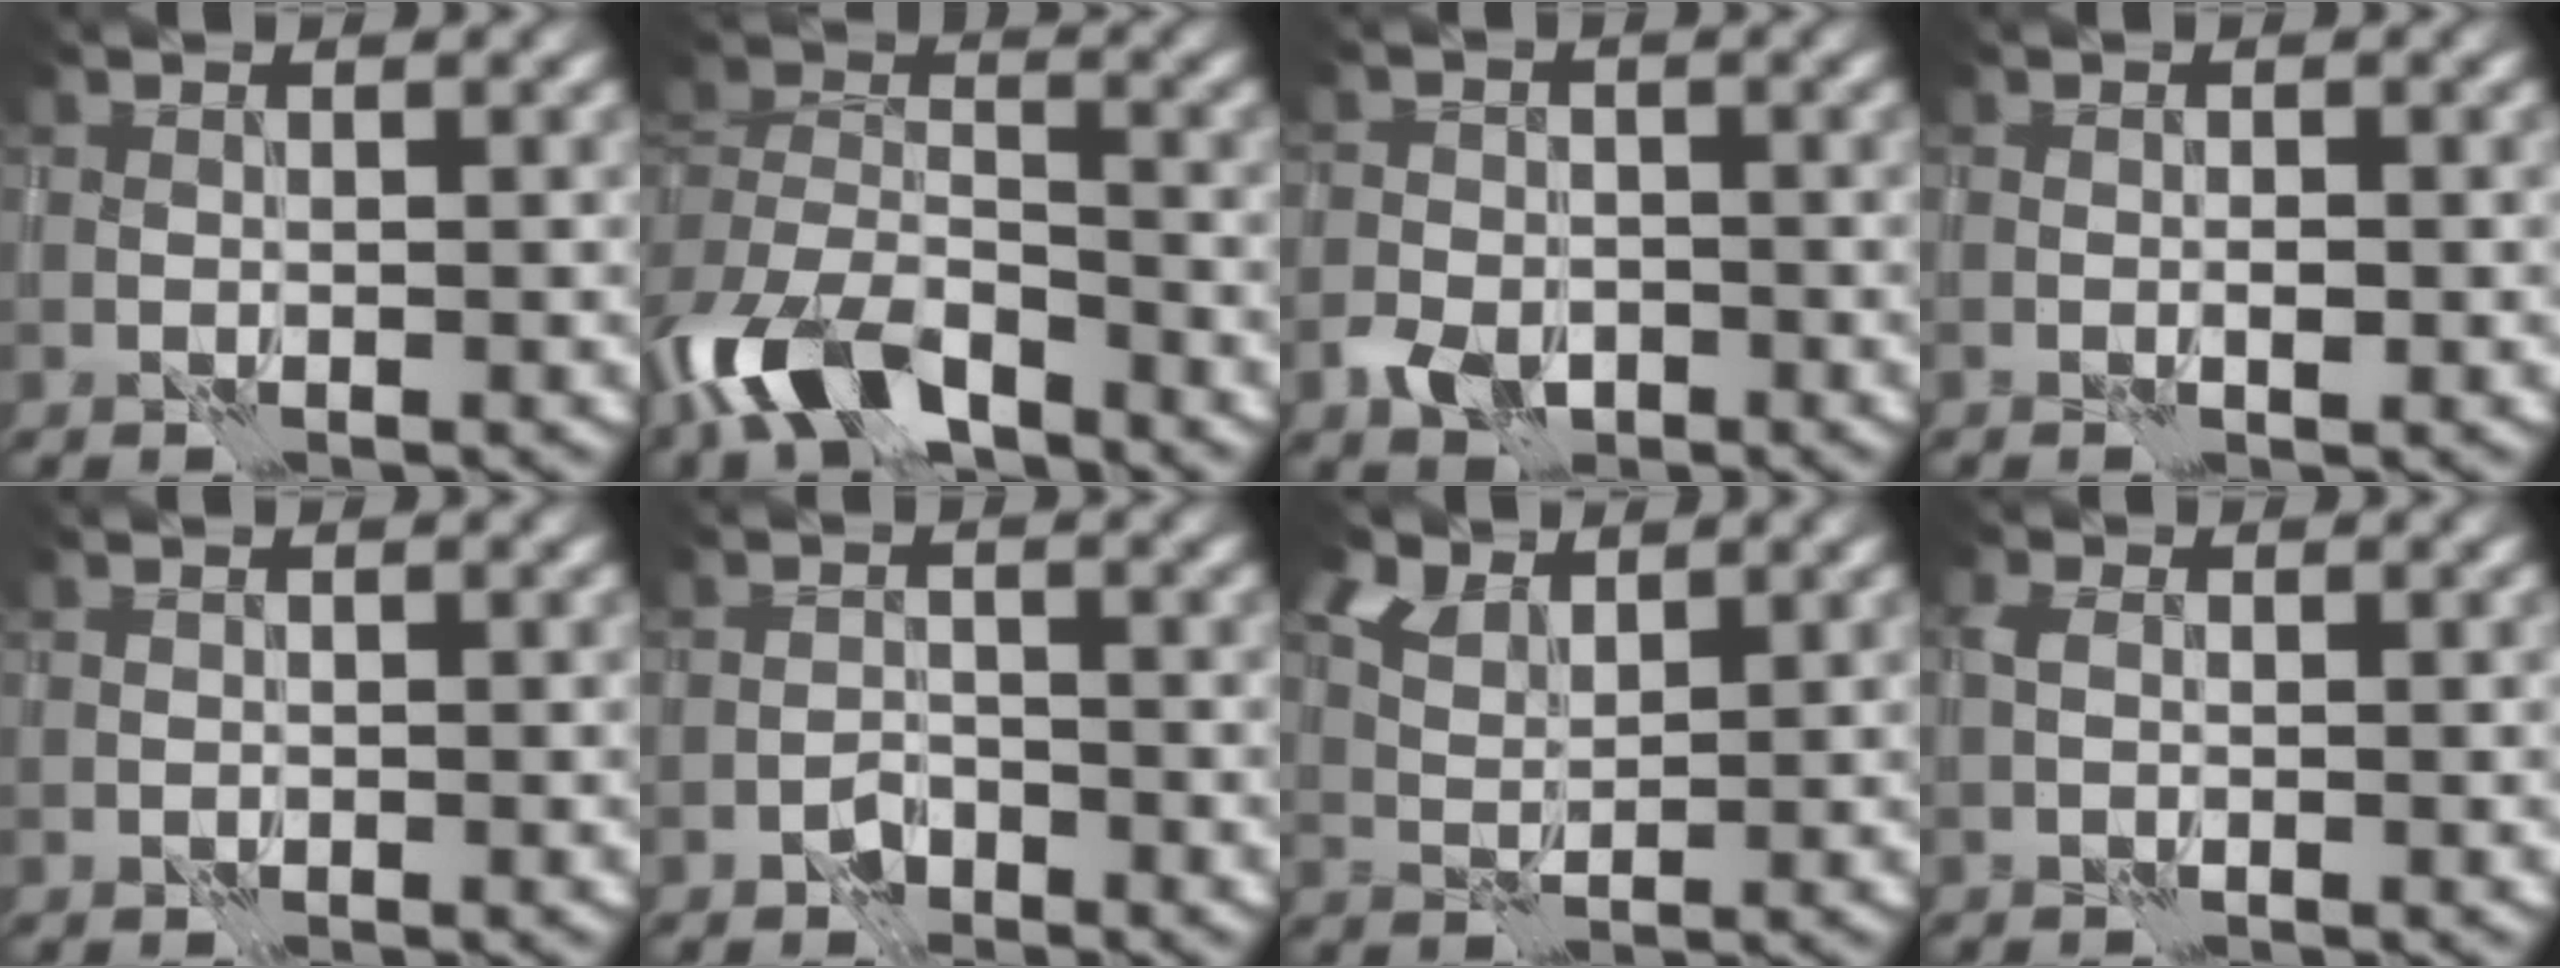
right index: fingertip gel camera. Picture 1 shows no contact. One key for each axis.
{"total": 8.7, "fx": -5.9, "fy": 4.2, "fz": 4.8, "tx": -0.093, "ty": -0.006, "tz": -0.123}
{"total": 3.1, "fx": -1.7, "fy": 2.2, "fz": 1.4, "tx": -0.018, "ty": -0.004, "tz": -0.035}
{"total": 0.6, "fx": -0.1, "fy": 0.3, "fz": 0.5, "tx": -0.009, "ty": 0.001, "tz": -0.001}
{"total": 0.0}
{"total": 1.3, "fx": -1.1, "fy": 0.7, "fz": 0.2, "tx": 0.003, "ty": 0.007, "tz": -0.022}
{"total": 4.2, "fx": 3.1, "fy": 2.1, "fz": 1.9, "tx": -0.048, "ty": 0.010, "tz": 0.052}
{"total": 1.1, "fx": -0.2, "fy": 0.9, "fz": 0.7, "tx": -0.015, "ty": 0.005, "tz": -0.008}